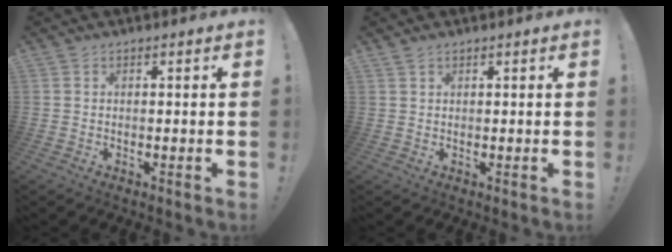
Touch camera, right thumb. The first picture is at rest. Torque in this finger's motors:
{"motor_torque": [-0.49, 0.06, -0.16, 0.18, 0.10]}